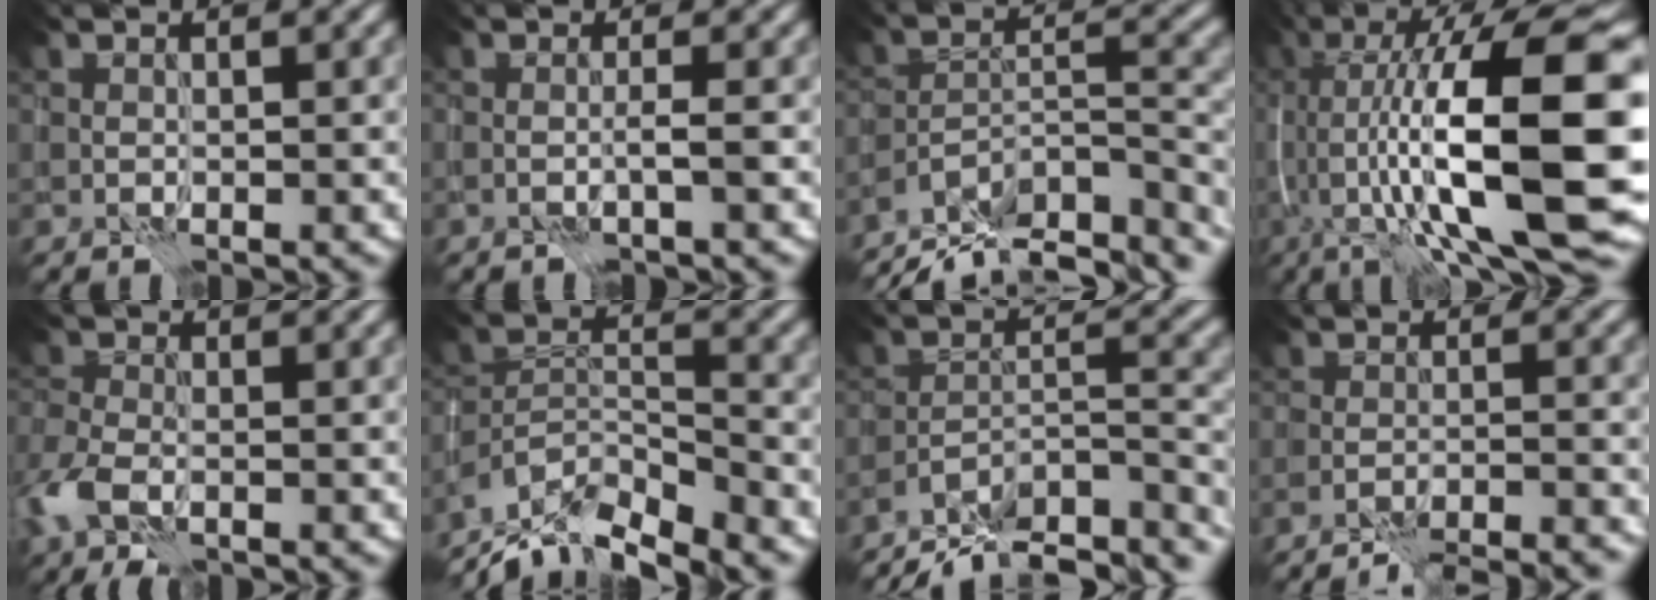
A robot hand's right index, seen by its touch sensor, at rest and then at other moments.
{"total": 0.9, "force": [-0.4, -0.2, 0.8], "torque": [-0.013, 0.009, -0.011]}
{"total": 11.3, "force": [-9.1, 3.9, 5.4], "torque": [-0.085, 0.008, -0.139]}
{"total": 16.0, "force": [-0.8, 3.8, 15.5], "torque": [-0.240, 0.037, -0.006]}
{"total": 4.6, "force": [-2.3, 2.5, 3.0], "torque": [-0.070, -0.007, -0.048]}
{"total": 8.8, "force": [-7.8, 2.3, 3.5], "torque": [-0.055, 0.000, -0.132]}
{"total": 10.3, "force": [-8.6, 3.3, 4.7], "torque": [-0.068, 0.007, -0.134]}
{"total": 8.0, "force": [-7.5, 1.1, 2.5], "torque": [-0.035, 0.003, -0.101]}